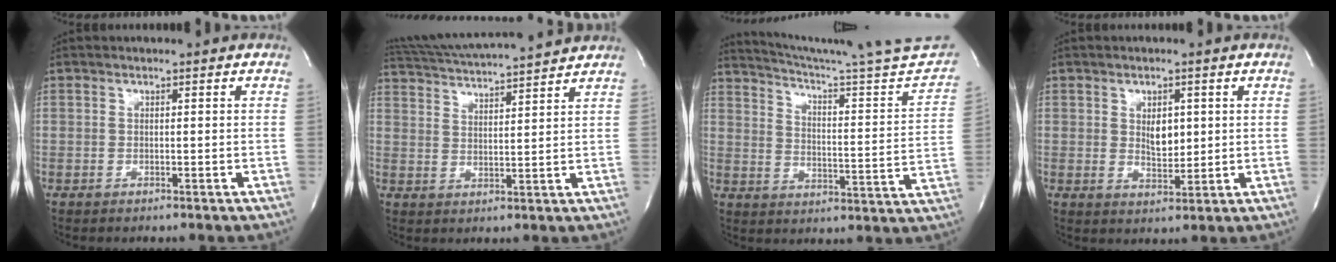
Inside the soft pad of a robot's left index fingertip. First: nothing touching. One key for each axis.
{"total": 15.7, "fx": 14.6, "fy": -0.1, "fz": 5.7, "tx": -0.118, "ty": 0.017, "tz": 0.222}
{"total": 25.4, "fx": 23.5, "fy": -0.1, "fz": 9.6, "tx": -0.145, "ty": -0.085, "tz": 0.301}
{"total": 3.8, "fx": 1.0, "fy": 2.0, "fz": 3.0, "tx": -0.049, "ty": -0.005, "tz": 0.022}